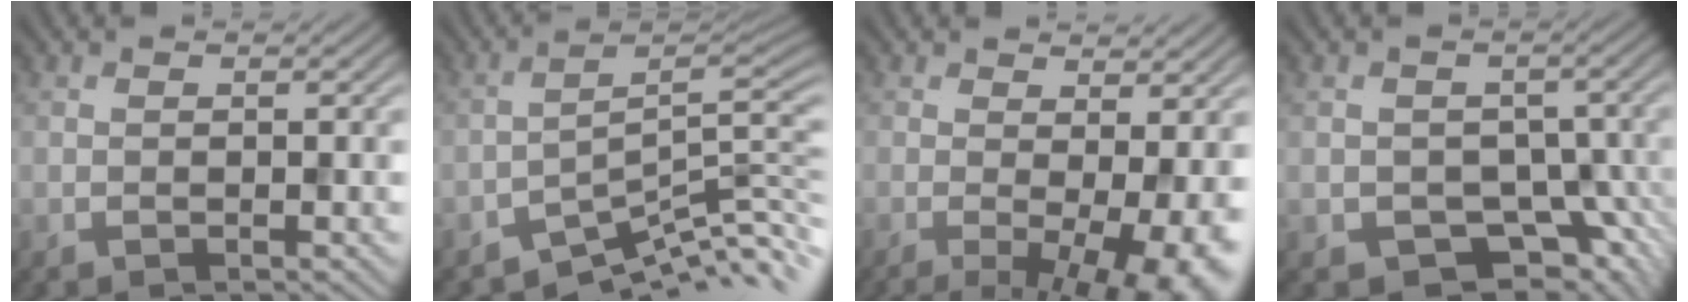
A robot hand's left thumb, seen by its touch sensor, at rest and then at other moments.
{"total": 8.4, "force": [-6.3, 1.2, 5.4], "torque": [-0.075, 0.004, -0.099]}
{"total": 9.6, "force": [-2.3, 3.1, 8.8], "torque": [-0.112, -0.006, -0.017]}
{"total": 6.8, "force": [-3.2, 5.5, 2.7], "torque": [-0.028, -0.018, -0.021]}